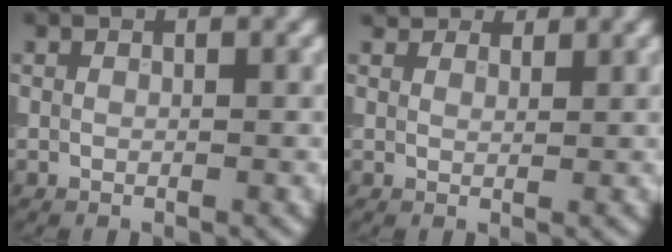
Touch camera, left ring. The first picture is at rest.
{"total": 3.2, "force": [2.7, 1.4, 1.0], "torque": [-0.025, -0.005, 0.045]}